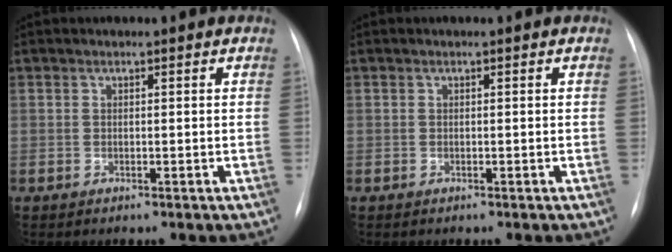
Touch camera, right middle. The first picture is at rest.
{"total": 0.0}